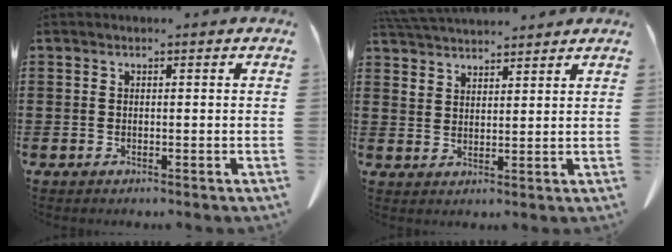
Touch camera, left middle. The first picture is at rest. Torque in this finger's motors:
{"motor_torque": [0.61, -0.01, 0.29, 0.09]}